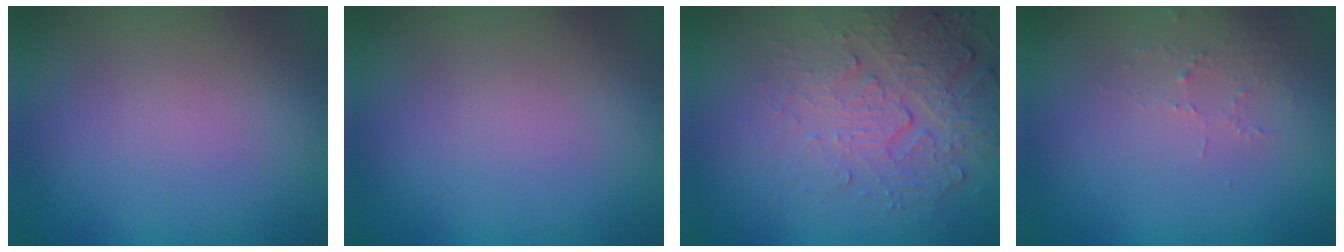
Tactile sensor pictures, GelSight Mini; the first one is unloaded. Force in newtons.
{"total": 0.0}
{"total": 5.2, "press": 3.5, "slide": 3.9}
{"total": 1.5, "press": 1.5, "slide": 0.2}